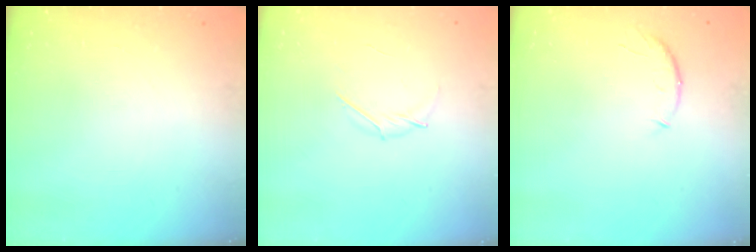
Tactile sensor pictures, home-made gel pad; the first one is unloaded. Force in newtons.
{"total": 3.8, "press": 3.6, "slide": 1.1}
{"total": 6.1, "press": 6.0, "slide": 1.0}